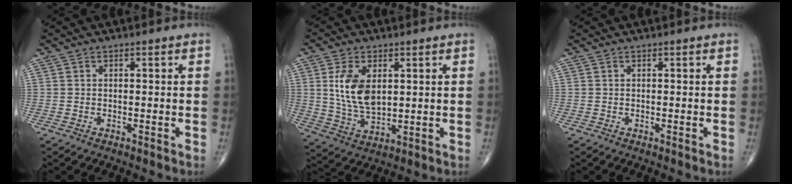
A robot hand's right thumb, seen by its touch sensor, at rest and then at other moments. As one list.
[{"total": 10.6, "force": [2.3, 6.1, 8.4], "torque": [-0.155, -0.014, 0.054]}, {"total": 0.0}]